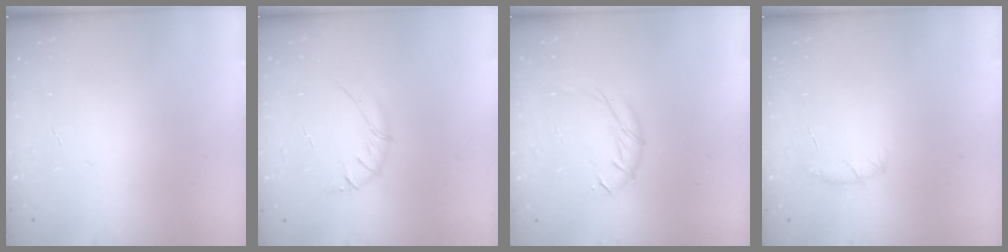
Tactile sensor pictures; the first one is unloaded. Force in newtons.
{"total": 4.5, "press": 4.3, "slide": 1.5}
{"total": 8.6, "press": 8.4, "slide": 1.4}
{"total": 5.7, "press": 5.6, "slide": 1.5}